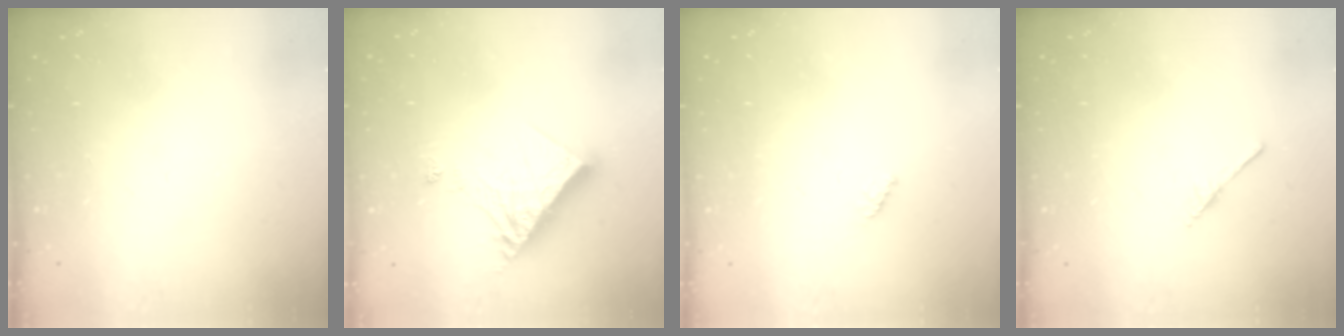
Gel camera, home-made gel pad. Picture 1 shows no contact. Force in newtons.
{"total": 12.7, "press": 12.6, "slide": 1.2}
{"total": 1.6, "press": 1.5, "slide": 0.4}
{"total": 2.5, "press": 2.4, "slide": 0.3}